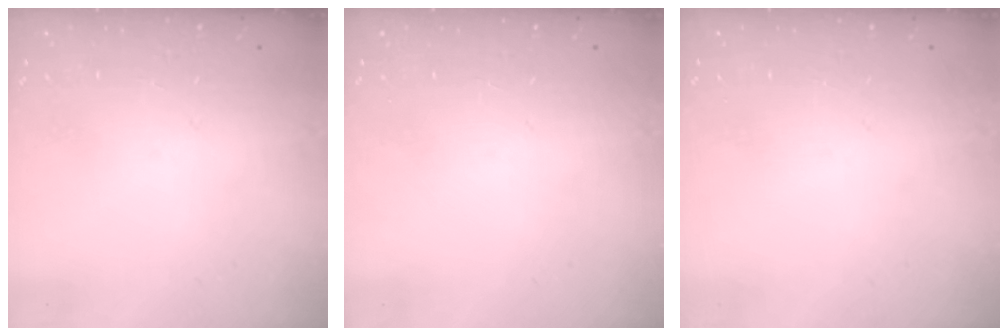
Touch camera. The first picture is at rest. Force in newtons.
{"total": 0.0}
{"total": 0.0}